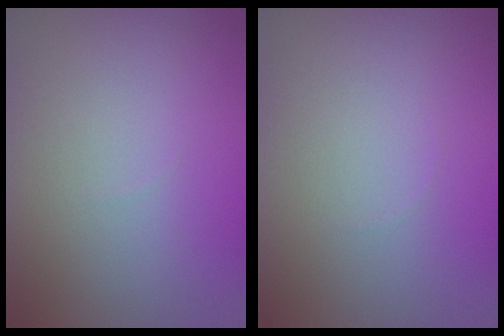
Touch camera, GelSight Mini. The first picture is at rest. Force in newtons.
{"total": 0.0}